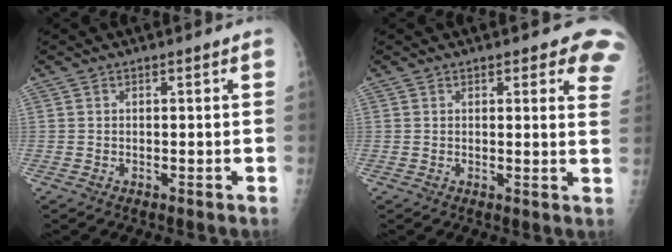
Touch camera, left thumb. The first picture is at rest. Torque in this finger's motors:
{"motor_torque": [0.10, 0.19, 0.01, -0.16, 0.04]}